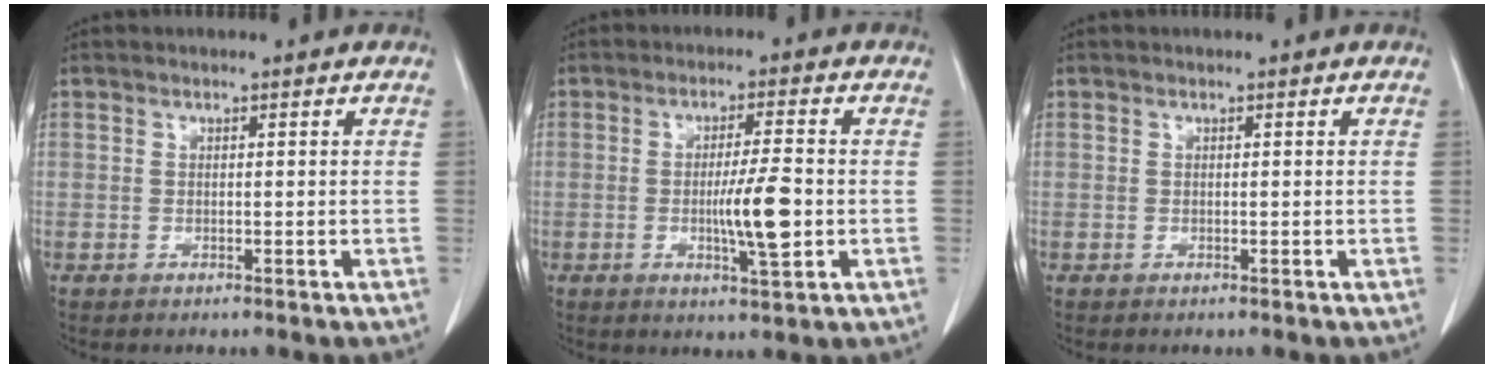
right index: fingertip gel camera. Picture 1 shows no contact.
{"total": 6.8, "force": [-1.2, 0.4, 6.7], "torque": [-0.114, -0.010, -0.020]}
{"total": 0.0}